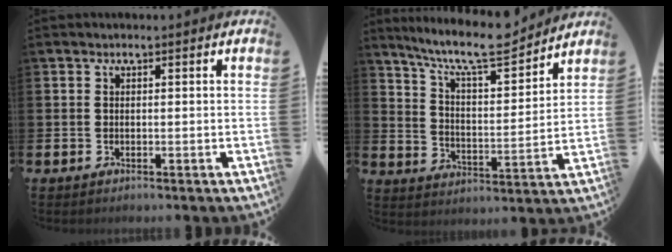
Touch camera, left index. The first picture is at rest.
{"total": 10.1, "force": [8.9, 1.9, 4.6], "torque": [-0.109, -0.053, 0.152]}